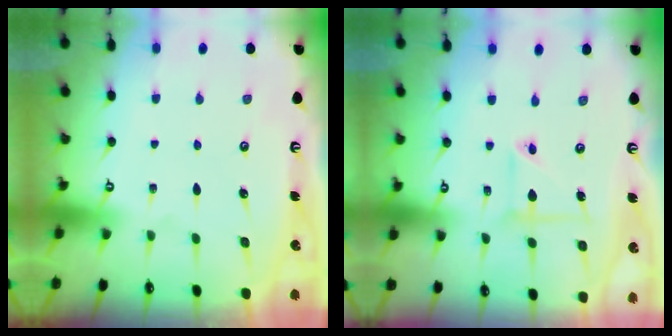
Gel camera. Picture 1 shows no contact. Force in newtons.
{"total": 5.0, "press": 4.8, "slide": 1.4}